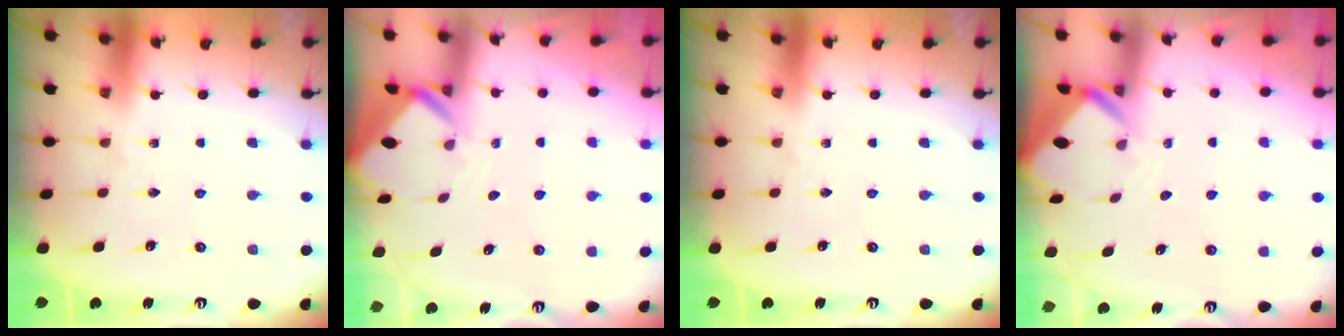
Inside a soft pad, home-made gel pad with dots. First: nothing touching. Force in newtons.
{"total": 2.9, "press": 2.9, "slide": 0.2}
{"total": 0.0}
{"total": 2.9, "press": 2.9, "slide": 0.2}